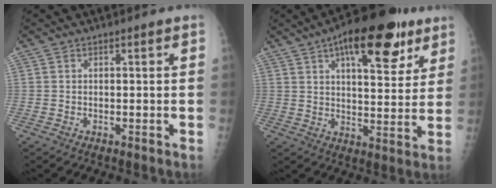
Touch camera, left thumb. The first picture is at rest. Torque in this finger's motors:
{"motor_torque": [-0.03, 0.49, 0.27, 0.18, 0.17]}